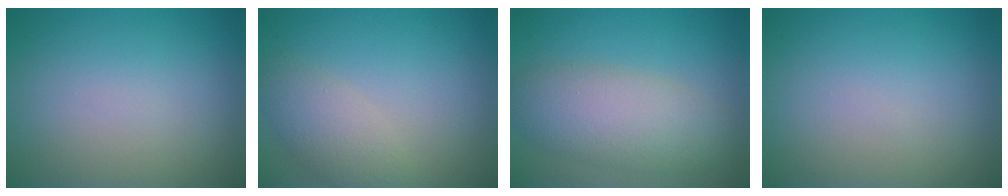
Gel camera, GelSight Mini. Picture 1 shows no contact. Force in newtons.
{"total": 2.9, "press": 2.9, "slide": 0.2}
{"total": 5.6, "press": 5.6, "slide": 0.4}
{"total": 0.0}